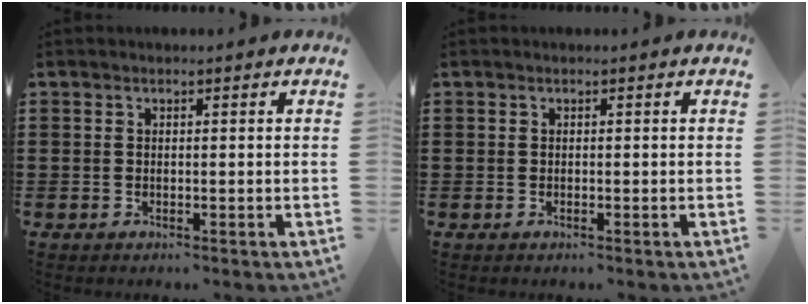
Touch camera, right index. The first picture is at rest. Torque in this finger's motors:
{"motor_torque": [-0.77, 1.37, -1.05, -0.21]}